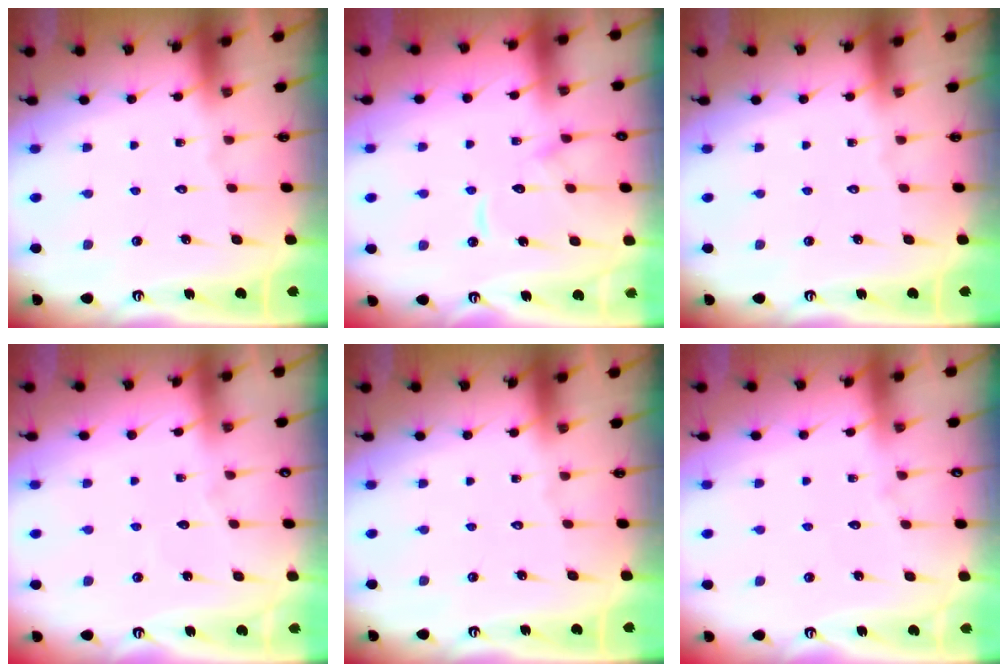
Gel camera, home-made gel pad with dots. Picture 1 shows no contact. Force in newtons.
{"total": 11.2, "press": 11.2, "slide": 1.2}
{"total": 0.0}
{"total": 2.6, "press": 2.6, "slide": 0.4}
{"total": 0.0}
{"total": 3.2, "press": 3.2, "slide": 0.5}